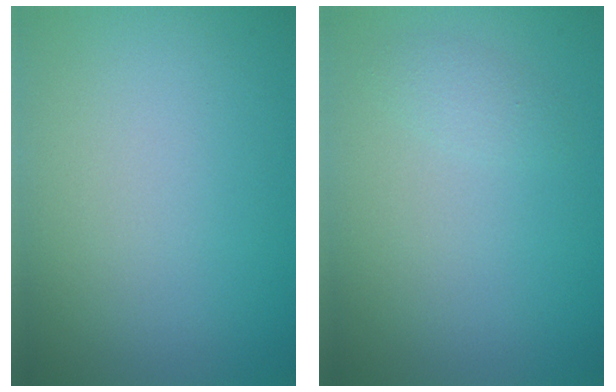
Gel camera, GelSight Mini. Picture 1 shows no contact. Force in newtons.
{"total": 1.1, "press": 1.1, "slide": 0.1}